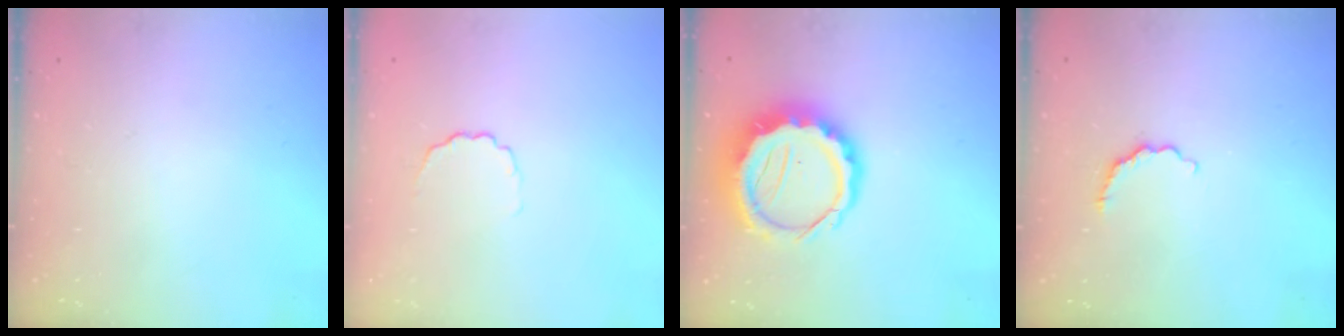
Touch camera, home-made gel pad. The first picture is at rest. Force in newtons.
{"total": 3.4, "press": 3.2, "slide": 1.1}
{"total": 11.4, "press": 11.1, "slide": 2.7}
{"total": 3.5, "press": 3.4, "slide": 0.8}